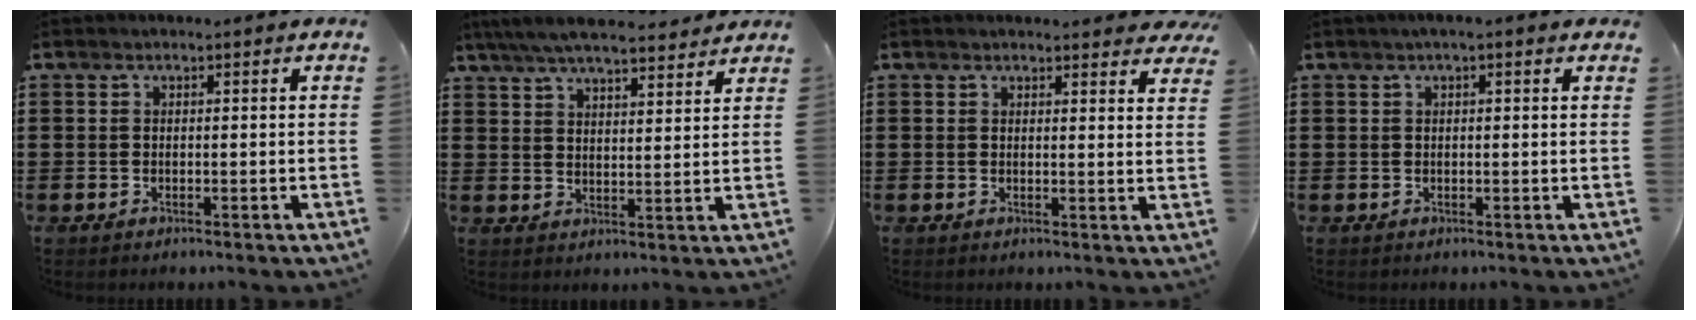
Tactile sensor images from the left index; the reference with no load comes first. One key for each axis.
{"total": 6.5, "fx": 5.9, "fy": 0.7, "fz": 2.4, "tx": -0.066, "ty": -0.017, "tz": 0.108}
{"total": 2.7, "fx": 2.6, "fy": 0.3, "fz": 0.6, "tx": -0.003, "ty": -0.010, "tz": 0.046}
{"total": 1.3, "fx": 0.6, "fy": 0.2, "fz": 1.2, "tx": -0.024, "ty": 0.003, "tz": 0.010}